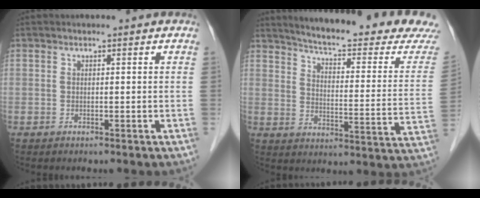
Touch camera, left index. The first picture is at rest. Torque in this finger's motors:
{"motor_torque": [-0.29, -0.65, 0.29, 0.07]}